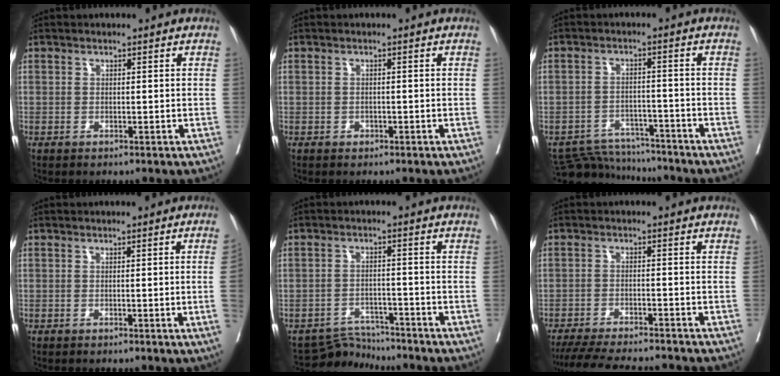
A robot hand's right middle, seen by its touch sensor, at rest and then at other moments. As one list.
[{"total": 0.7, "force": [-0.4, 0.5, 0.2], "torque": [-0.002, 0.003, -0.008]}, {"total": 8.5, "force": [-8.3, 1.8, -0.1], "torque": [0.003, 0.006, -0.132]}, {"total": 2.5, "force": [-0.4, -1.0, 2.3], "torque": [-0.025, -0.002, -0.005]}, {"total": 4.7, "force": [-4.5, 0.4, -1.4], "torque": [0.023, 0.004, -0.074]}, {"total": 12.8, "force": [-11.6, 1.5, 5.2], "torque": [-0.079, -0.017, -0.169]}]